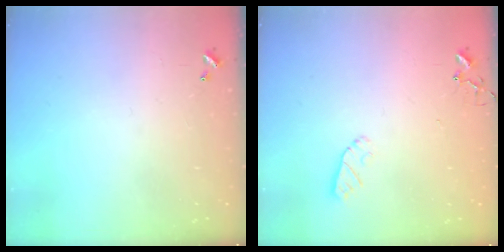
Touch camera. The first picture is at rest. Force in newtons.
{"total": 4.4, "press": 4.4, "slide": 0.6}